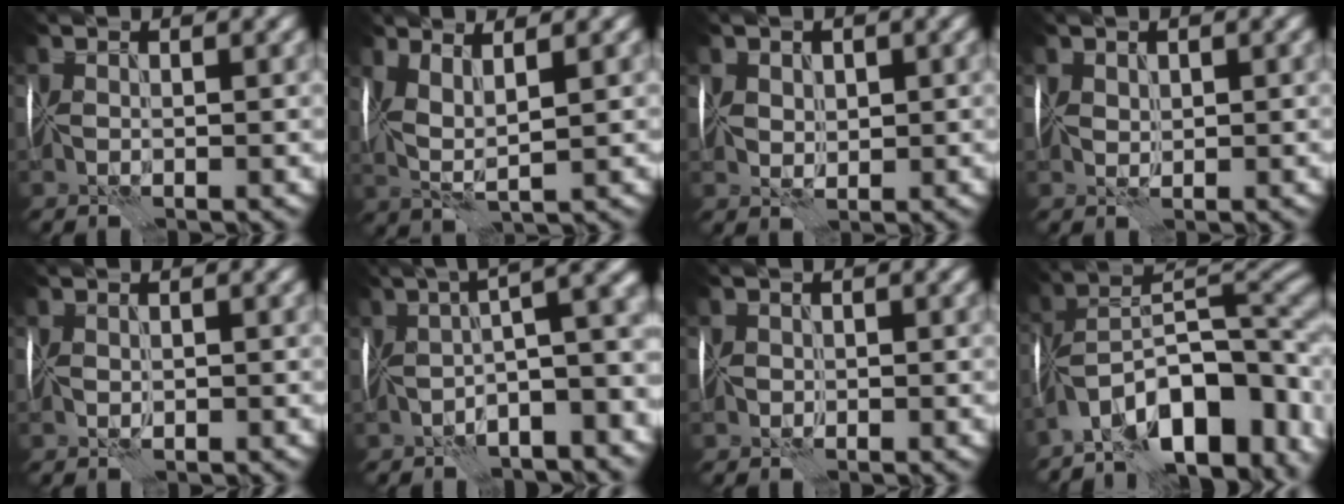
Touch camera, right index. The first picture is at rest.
{"total": 4.0, "force": [1.5, 1.2, 3.5], "torque": [-0.080, 0.000, 0.029]}
{"total": 1.9, "force": [0.9, 1.4, 0.9], "torque": [-0.019, 0.002, 0.015]}
{"total": 1.0, "force": [0.7, 0.6, 0.3], "torque": [-0.005, 0.003, 0.015]}
{"total": 1.0, "force": [-0.1, 0.8, 0.7], "torque": [-0.012, -0.002, -0.001]}
{"total": 9.3, "force": [-0.7, 3.0, 8.8], "torque": [-0.097, 0.030, -0.012]}
{"total": 0.9, "force": [-0.2, 0.9, 0.2], "torque": [0.001, 0.003, -0.007]}
{"total": 16.0, "force": [-7.4, 7.4, 12.0], "torque": [-0.181, 0.017, -0.125]}